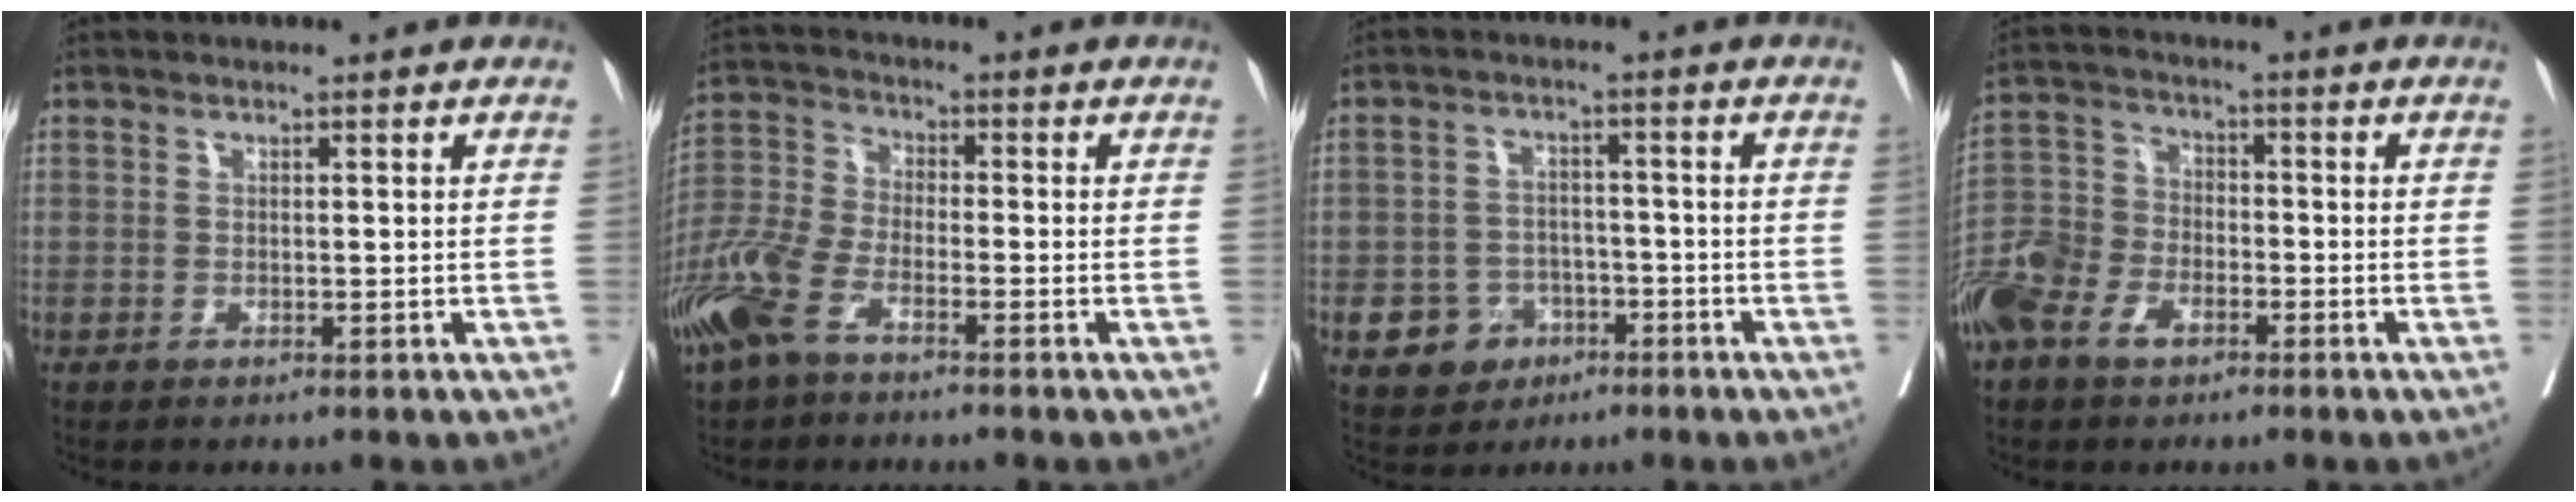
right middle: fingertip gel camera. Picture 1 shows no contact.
{"total": 8.7, "force": [-5.4, 3.4, 5.9], "torque": [-0.155, -0.009, -0.117]}
{"total": 5.8, "force": [-2.7, 4.8, 1.5], "torque": [-0.024, 0.009, -0.037]}
{"total": 9.2, "force": [-5.2, 5.7, 5.1], "torque": [-0.125, 0.005, -0.106]}